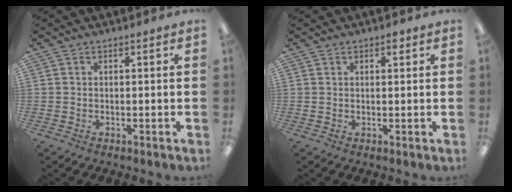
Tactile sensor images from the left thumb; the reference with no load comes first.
{"total": 1.7, "force": [1.2, 0.7, 1.1], "torque": [-0.006, -0.004, 0.016]}